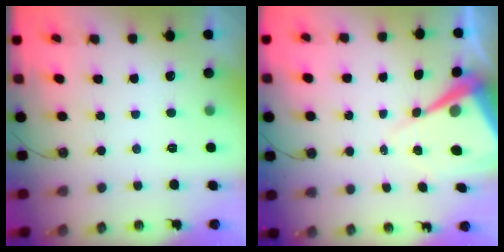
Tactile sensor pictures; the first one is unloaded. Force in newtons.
{"total": 10.9, "press": 10.8, "slide": 1.2}